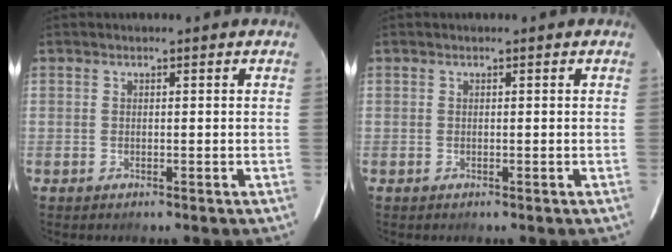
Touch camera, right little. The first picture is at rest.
{"total": 0.0}